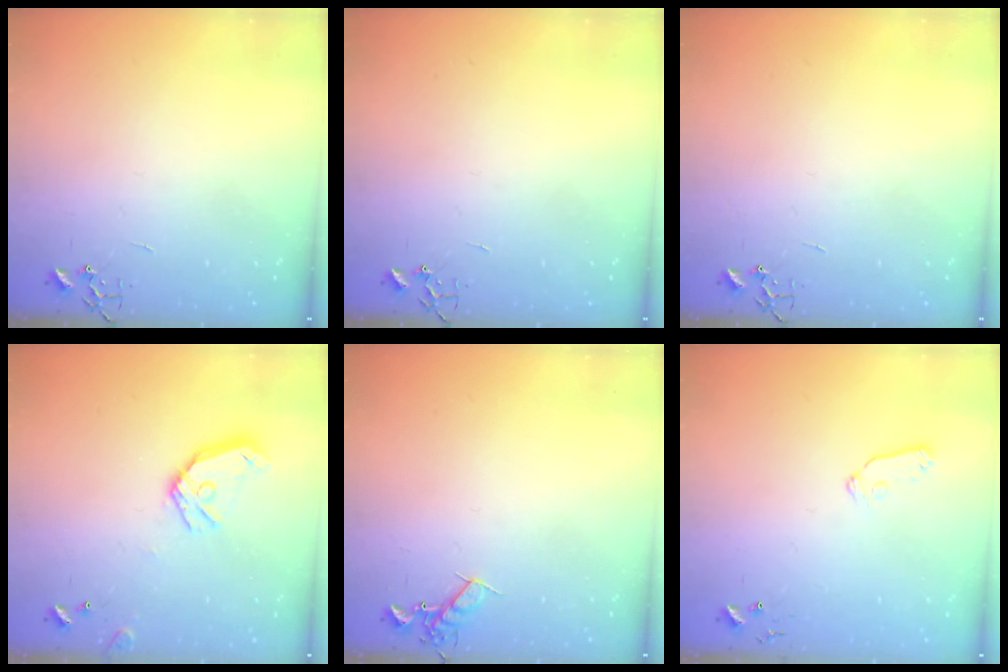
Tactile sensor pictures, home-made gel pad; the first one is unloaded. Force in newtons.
{"total": 0.0}
{"total": 0.0}
{"total": 13.0, "press": 12.9, "slide": 1.9}
{"total": 7.5, "press": 7.5, "slide": 0.8}
{"total": 6.8, "press": 6.7, "slide": 0.8}